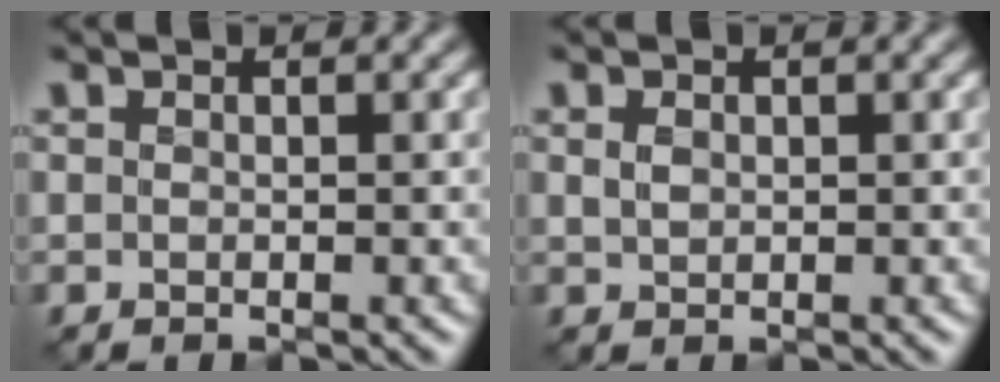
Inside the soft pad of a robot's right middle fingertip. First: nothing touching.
{"total": 0.7, "force": [0.1, 0.6, 0.5], "torque": [-0.013, -0.003, 0.006]}